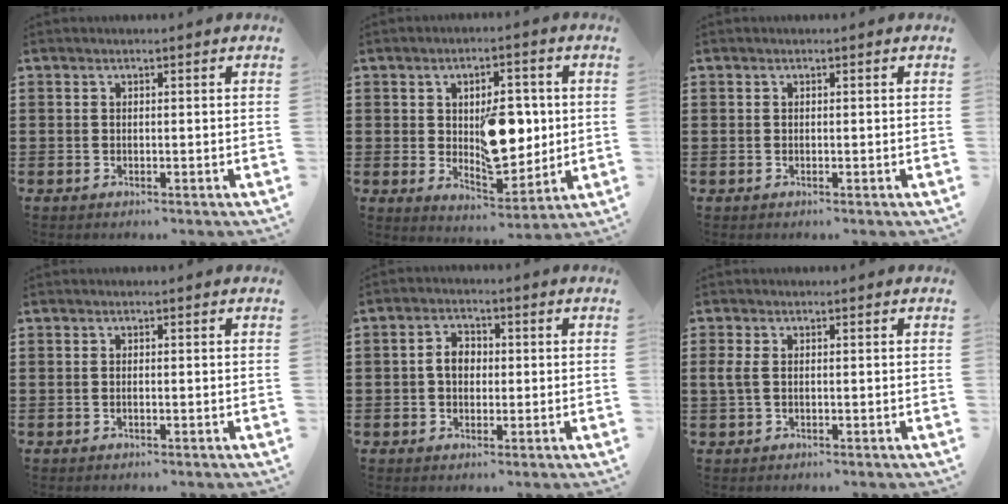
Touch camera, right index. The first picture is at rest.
{"total": 10.4, "force": [0.9, 5.8, 8.6], "torque": [-0.112, 0.000, 0.013]}
{"total": 0.0}
{"total": 0.0}
{"total": 3.5, "force": [0.0, 2.4, 2.5], "torque": [-0.053, 0.009, -0.002]}
{"total": 2.0, "force": [0.0, 1.1, 1.7], "torque": [-0.052, 0.000, -0.006]}